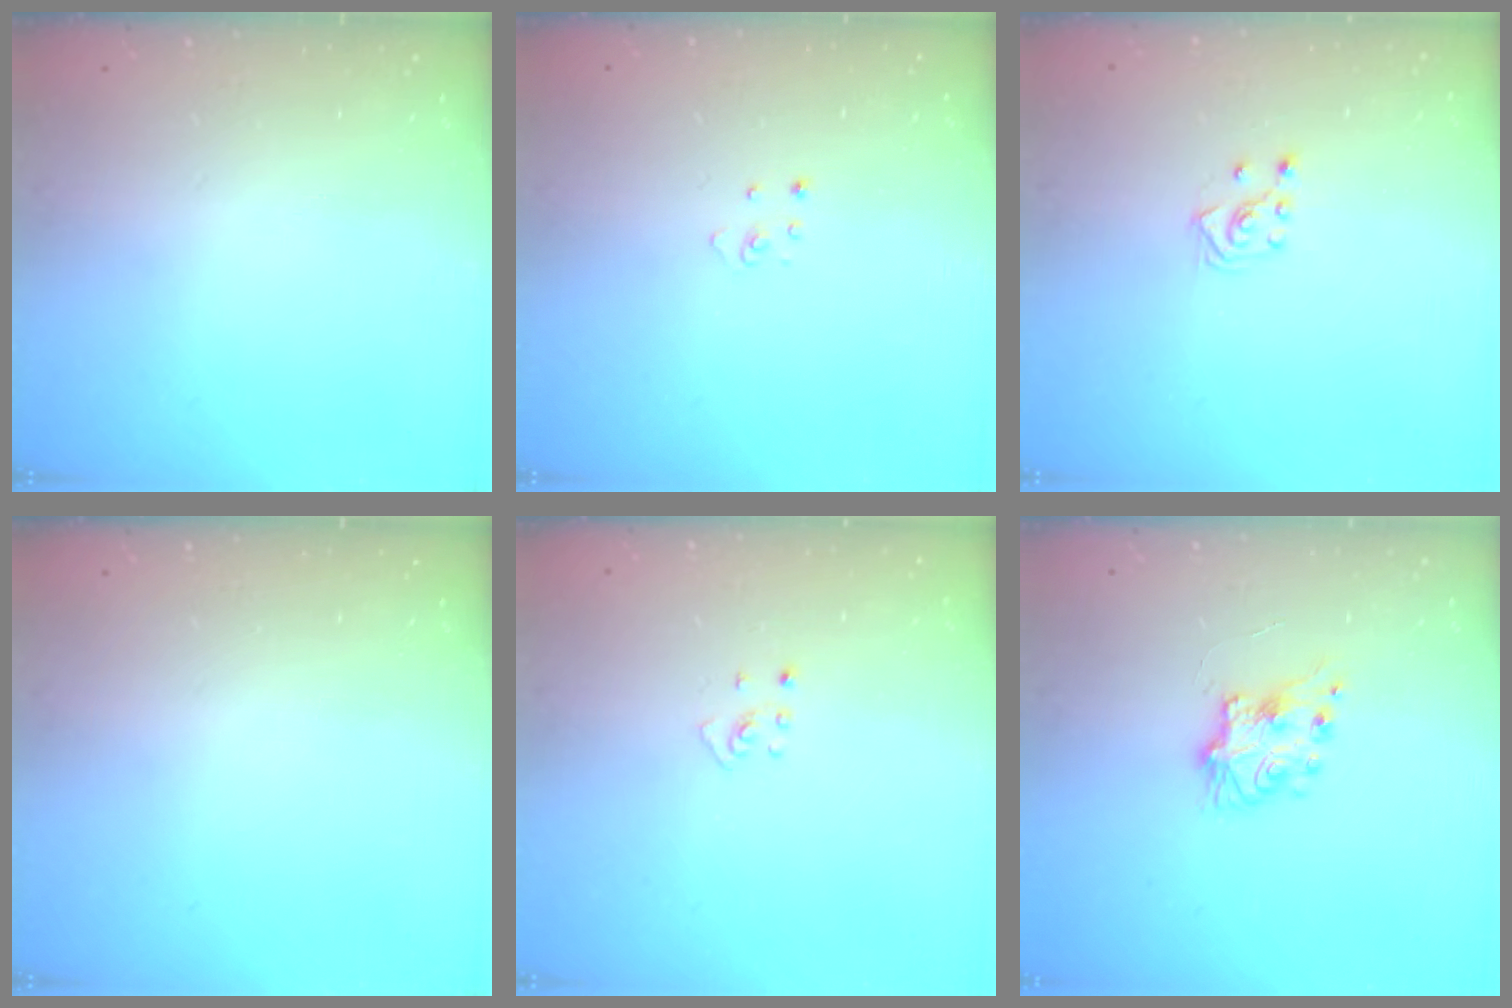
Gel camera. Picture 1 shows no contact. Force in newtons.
{"total": 2.2, "press": 2.2, "slide": 0.2}
{"total": 3.1, "press": 3.0, "slide": 0.7}
{"total": 0.0}
{"total": 2.7, "press": 2.6, "slide": 0.6}
{"total": 7.8, "press": 7.8, "slide": 0.3}